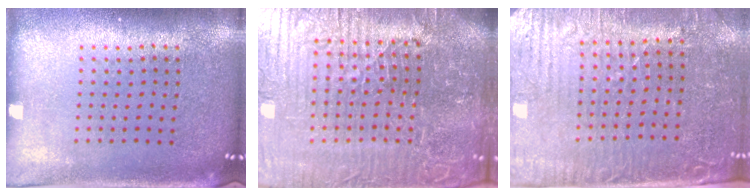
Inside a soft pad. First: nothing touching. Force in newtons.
{"total": 7.9, "press": 7.0, "slide": 3.6}
{"total": 3.5, "press": 3.3, "slide": 1.3}